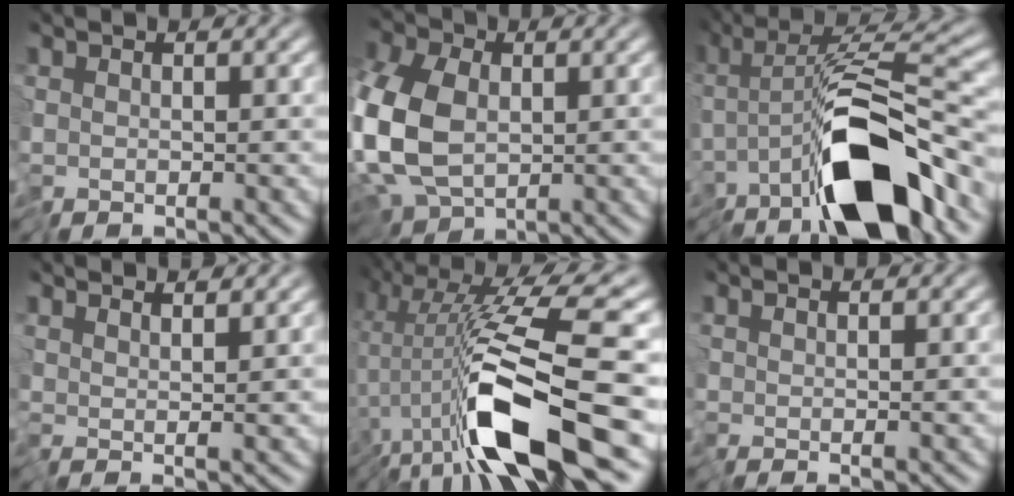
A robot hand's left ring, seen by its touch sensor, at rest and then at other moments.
{"total": 10.5, "force": [-1.8, 6.9, 7.6], "torque": [-0.204, -0.011, -0.046]}
{"total": 10.7, "force": [-4.7, 2.9, 9.2], "torque": [-0.136, 0.003, -0.092]}
{"total": 2.9, "force": [2.7, 0.0, 1.0], "torque": [-0.017, 0.009, 0.031]}
{"total": 12.8, "force": [-4.9, 1.9, 11.7], "torque": [-0.201, 0.008, -0.090]}
{"total": 0.9, "force": [0.5, -0.7, -0.1], "torque": [0.002, 0.003, 0.012]}